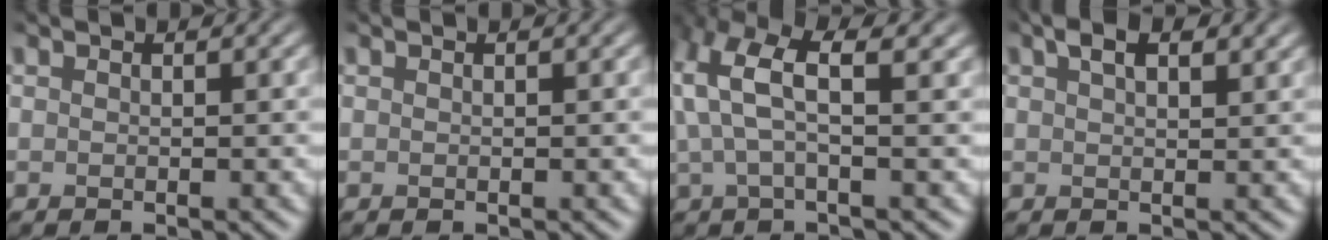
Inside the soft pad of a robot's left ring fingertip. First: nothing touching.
{"total": 0.0}
{"total": 6.1, "force": [2.6, 2.1, 5.1], "torque": [-0.115, 0.018, 0.046]}
{"total": 3.2, "force": [1.8, 1.3, 2.3], "torque": [-0.040, 0.008, 0.030]}